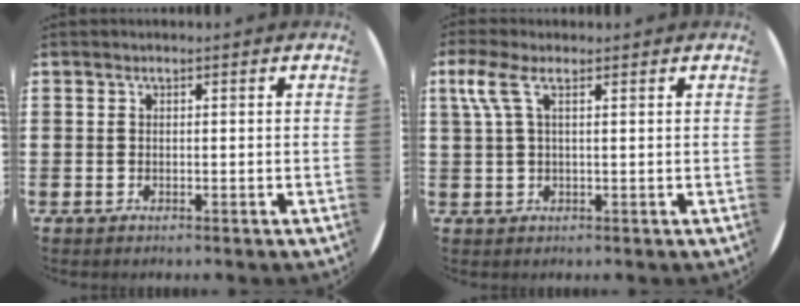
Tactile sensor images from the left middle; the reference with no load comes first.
{"total": 3.5, "force": [1.7, 1.0, 2.9], "torque": [-0.063, 0.007, 0.030]}